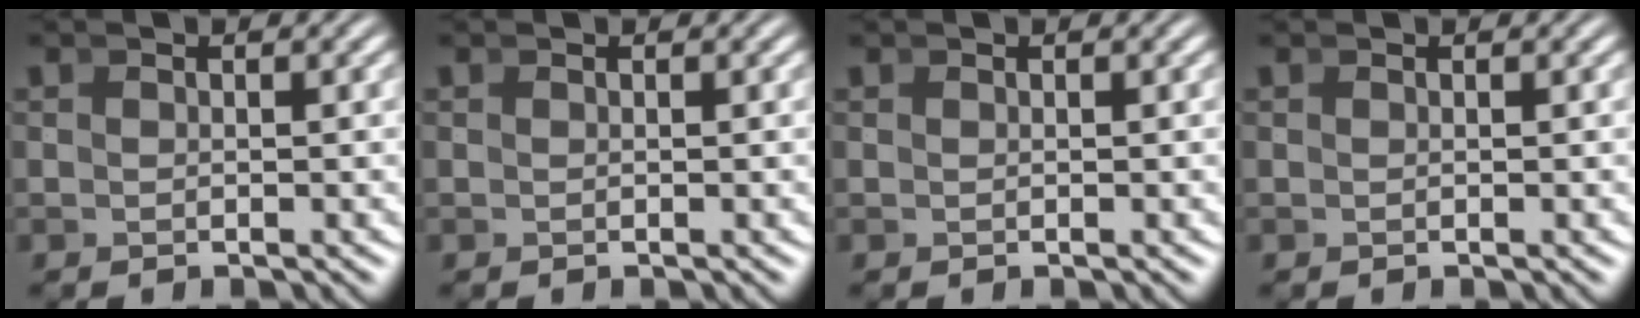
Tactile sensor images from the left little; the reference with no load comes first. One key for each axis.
{"total": 0.0}
{"total": 0.0}
{"total": 0.0}